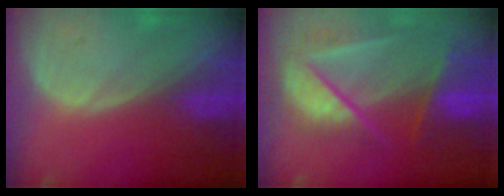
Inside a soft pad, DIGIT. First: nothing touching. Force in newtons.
{"total": 9.8, "press": 8.2, "slide": 5.3}